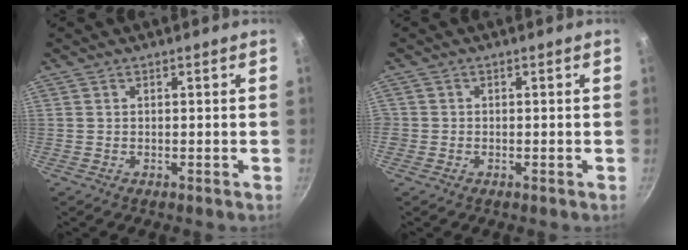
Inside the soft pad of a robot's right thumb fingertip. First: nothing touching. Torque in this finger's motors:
{"motor_torque": [0.00, 0.20, 0.40, 0.18, 0.00]}